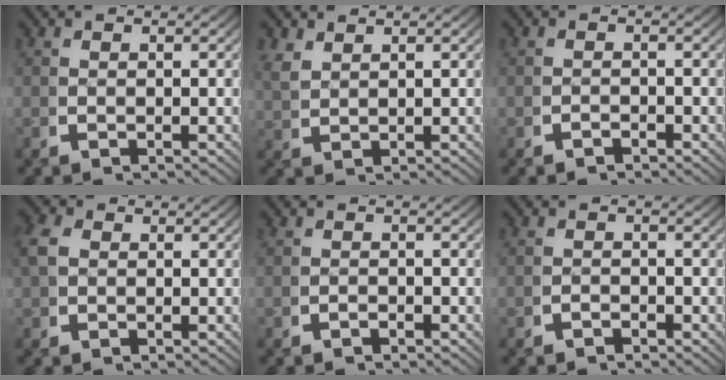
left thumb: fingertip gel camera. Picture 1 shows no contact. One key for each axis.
{"total": 2.1, "fx": 1.8, "fy": 0.7, "fz": 0.7, "tx": -0.016, "ty": 0.001, "tz": 0.048}
{"total": 0.9, "fx": -0.9, "fy": 0.1, "fz": 0.0, "tx": -0.001, "ty": -0.004, "tz": -0.015}
{"total": 2.2, "fx": 0.6, "fy": 1.7, "fz": 1.2, "tx": -0.039, "ty": -0.006, "tz": 0.014}
{"total": 0.6, "fx": -0.6, "fy": 0.1, "fz": 0.1, "tx": -0.004, "ty": -0.001, "tz": -0.011}
{"total": 0.9, "fx": -0.9, "fy": 0.1, "fz": 0.0, "tx": -0.001, "ty": -0.005, "tz": -0.014}